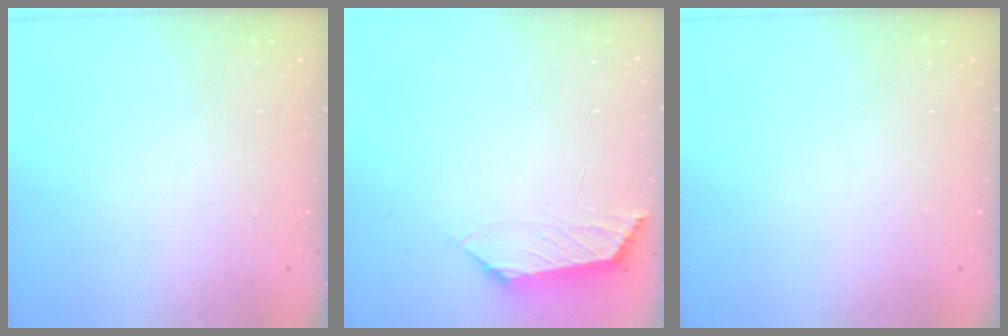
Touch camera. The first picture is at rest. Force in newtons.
{"total": 1.7, "press": 1.6, "slide": 0.5}
{"total": 0.0}